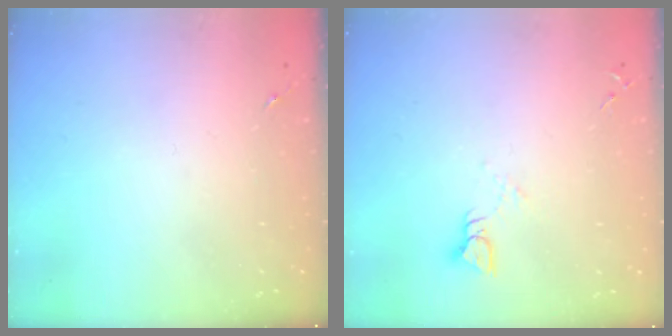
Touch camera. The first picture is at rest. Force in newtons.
{"total": 3.5, "press": 3.5, "slide": 0.2}